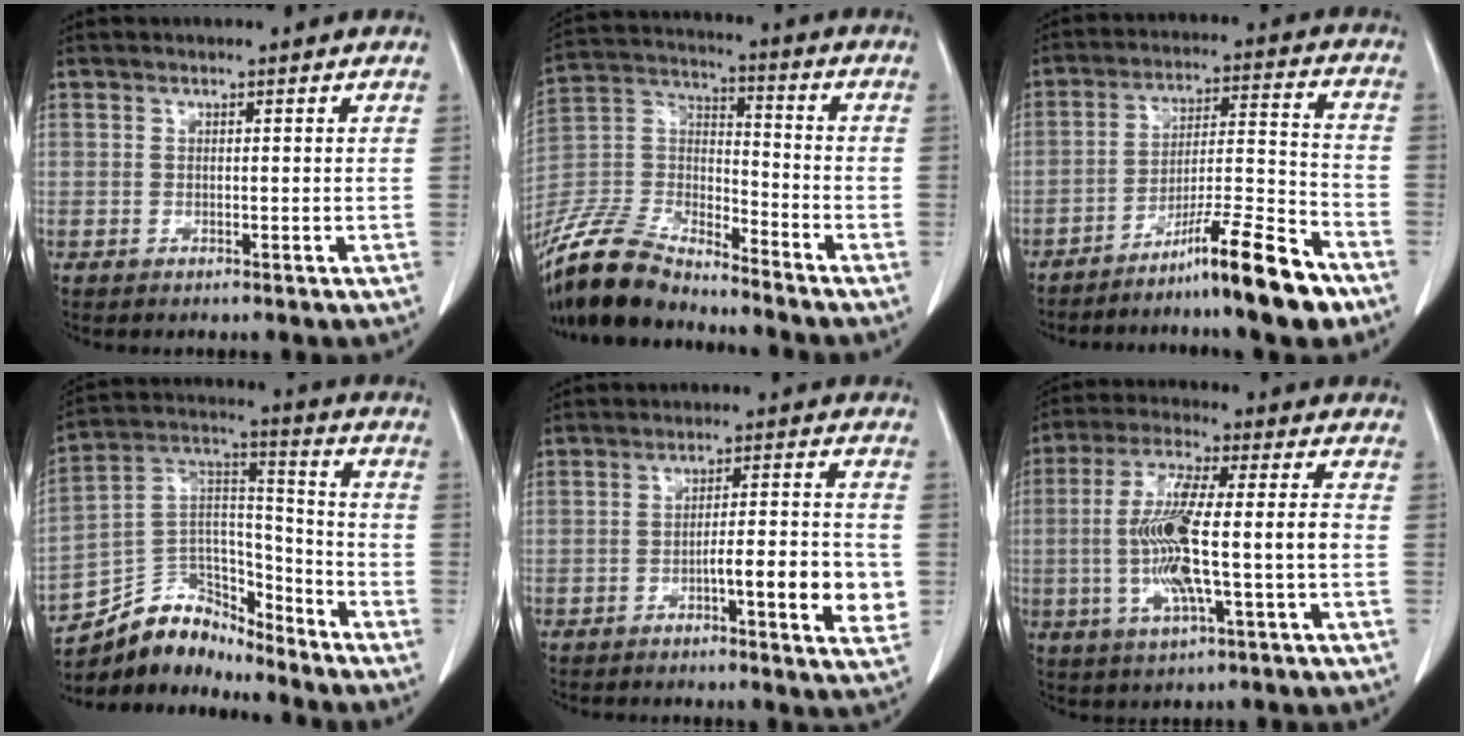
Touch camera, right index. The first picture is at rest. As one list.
[{"total": 14.9, "force": [-13.5, 3.5, 5.3], "torque": [-0.109, 0.008, -0.262]}, {"total": 12.7, "force": [-9.2, -0.4, 8.8], "torque": [-0.139, 0.001, -0.156]}, {"total": 14.0, "force": [-12.8, 5.1, 2.7], "torque": [-0.035, 0.059, -0.231]}, {"total": 9.3, "force": [-2.6, 1.0, 8.9], "torque": [-0.118, 0.003, -0.036]}, {"total": 13.3, "force": [-2.3, 1.4, 13.0], "torque": [-0.260, 0.008, -0.039]}]